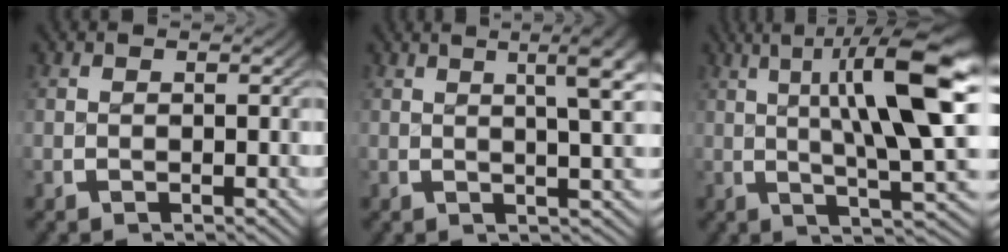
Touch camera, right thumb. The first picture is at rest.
{"total": 7.0, "force": [2.4, 2.6, 6.0], "torque": [-0.065, 0.010, 0.030]}
{"total": 11.7, "force": [2.5, 4.8, 10.4], "torque": [-0.147, -0.006, 0.029]}